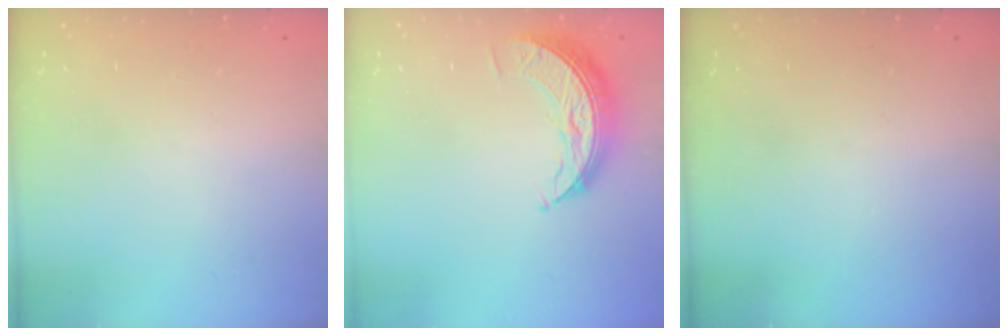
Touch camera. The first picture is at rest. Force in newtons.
{"total": 8.3, "press": 8.3, "slide": 0.6}
{"total": 0.0}